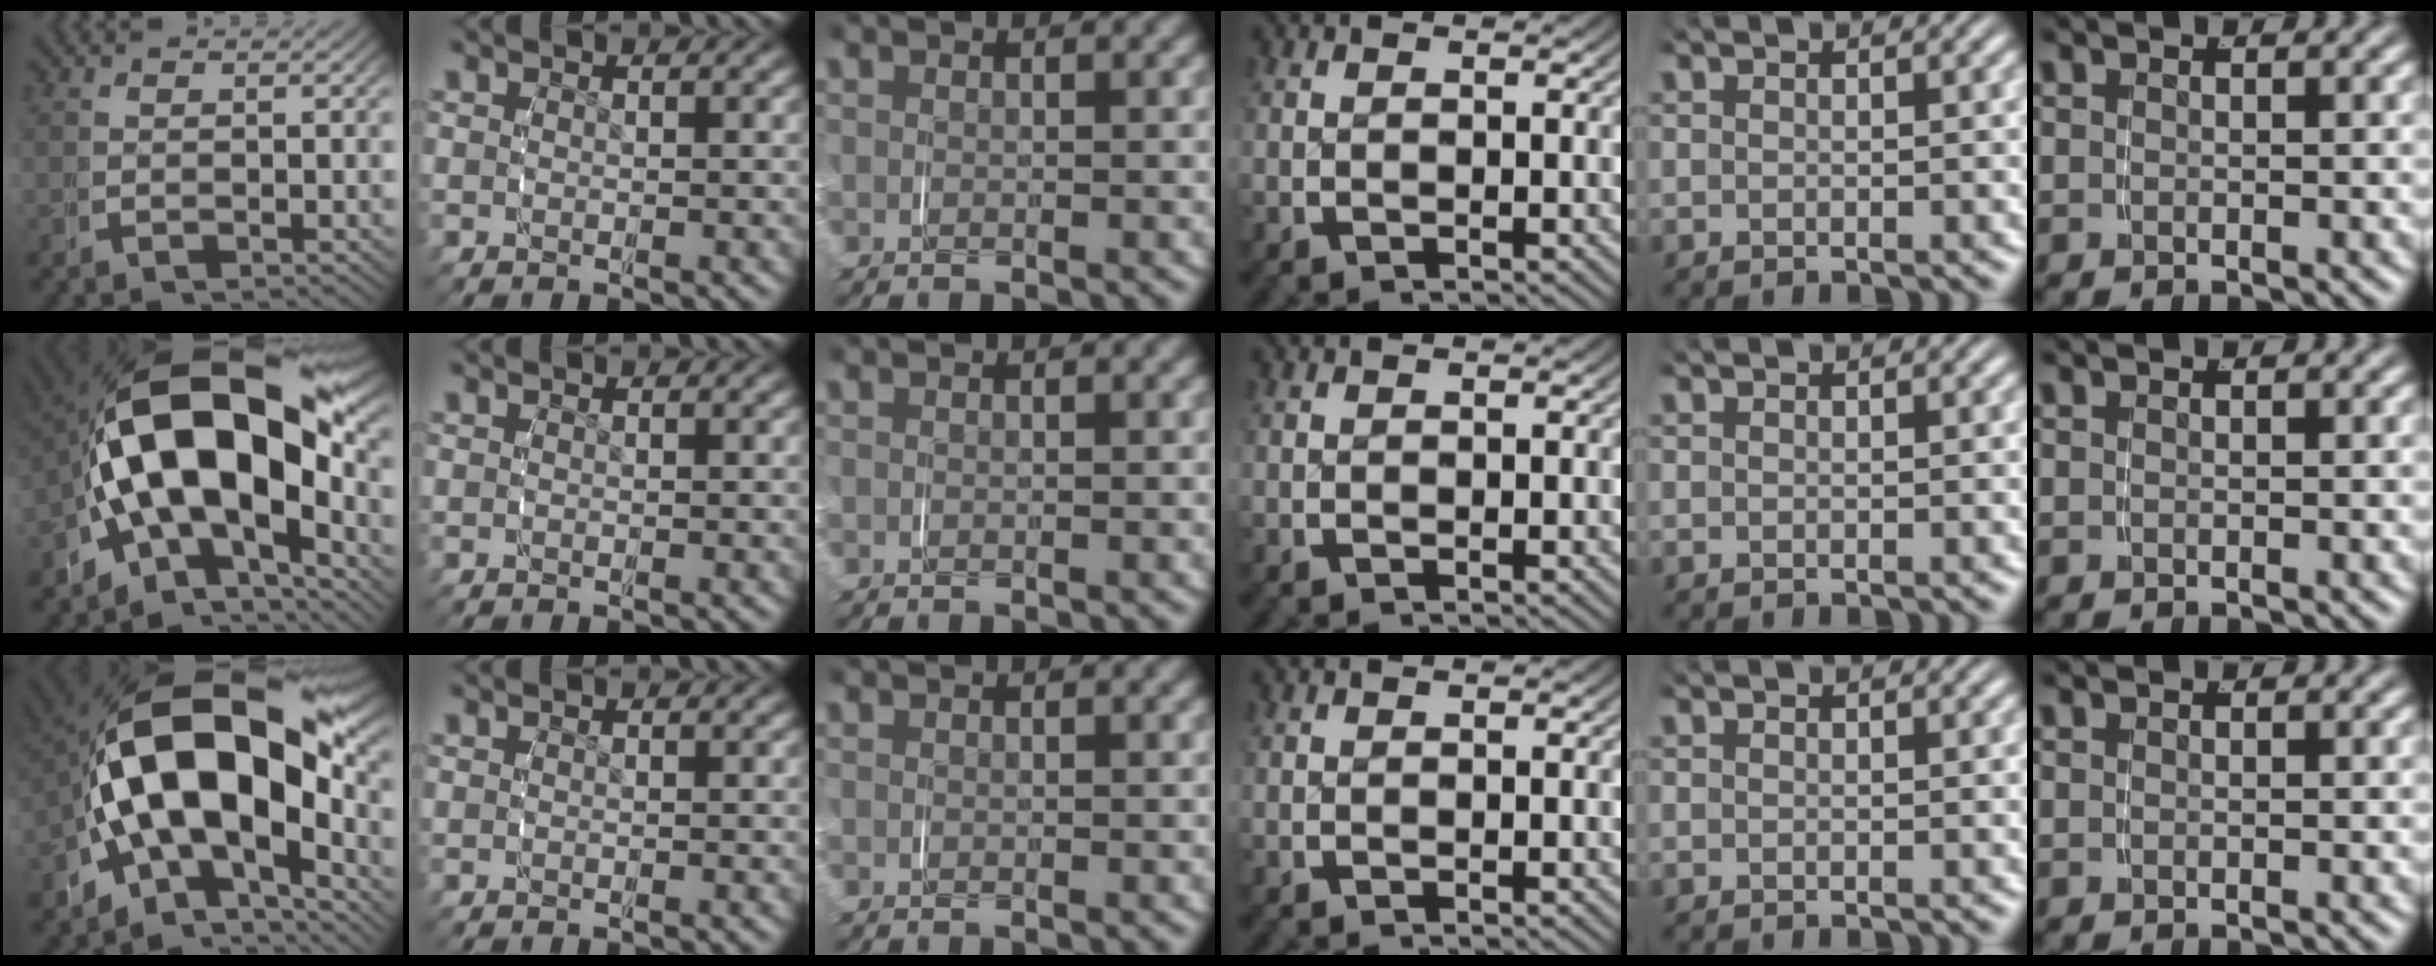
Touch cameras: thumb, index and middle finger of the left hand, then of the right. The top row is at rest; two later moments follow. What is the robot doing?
{"motion": "grasp_and_lifting", "object": "phone"}